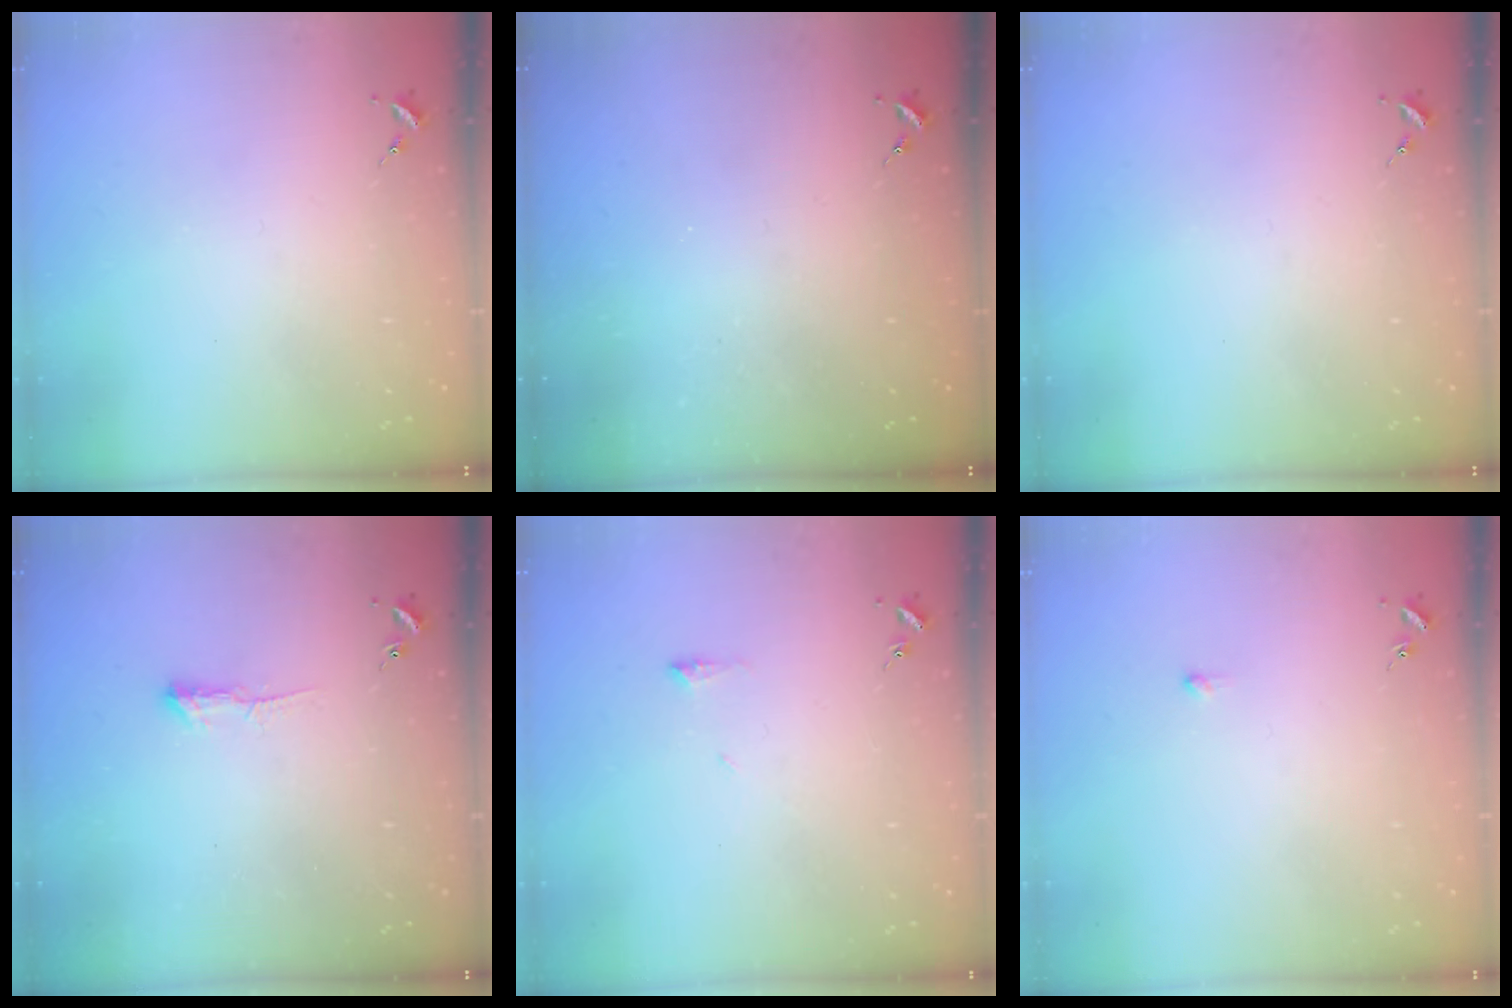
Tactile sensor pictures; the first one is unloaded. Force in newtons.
{"total": 0.0}
{"total": 0.0}
{"total": 3.6, "press": 3.6, "slide": 0.6}
{"total": 4.6, "press": 4.6, "slide": 0.7}
{"total": 2.9, "press": 2.8, "slide": 0.6}